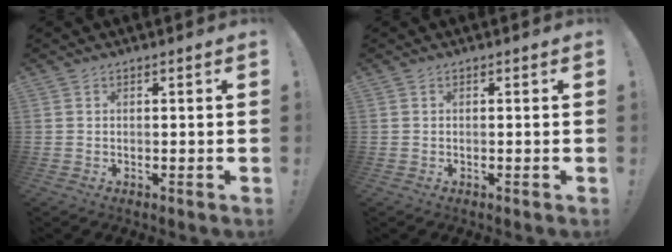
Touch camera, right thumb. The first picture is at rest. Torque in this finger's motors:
{"motor_torque": [-0.21, -0.03, -0.04, 0.13, 0.07]}